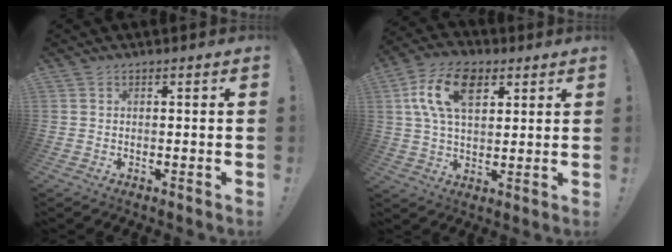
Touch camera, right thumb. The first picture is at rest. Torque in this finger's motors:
{"motor_torque": [0.24, 1.06, 0.30, 0.30, 0.28]}